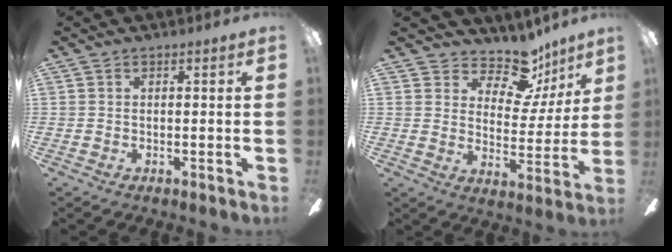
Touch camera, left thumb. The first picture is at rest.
{"total": 13.6, "force": [10.2, 6.6, 6.1], "torque": [-0.095, -0.070, 0.181]}